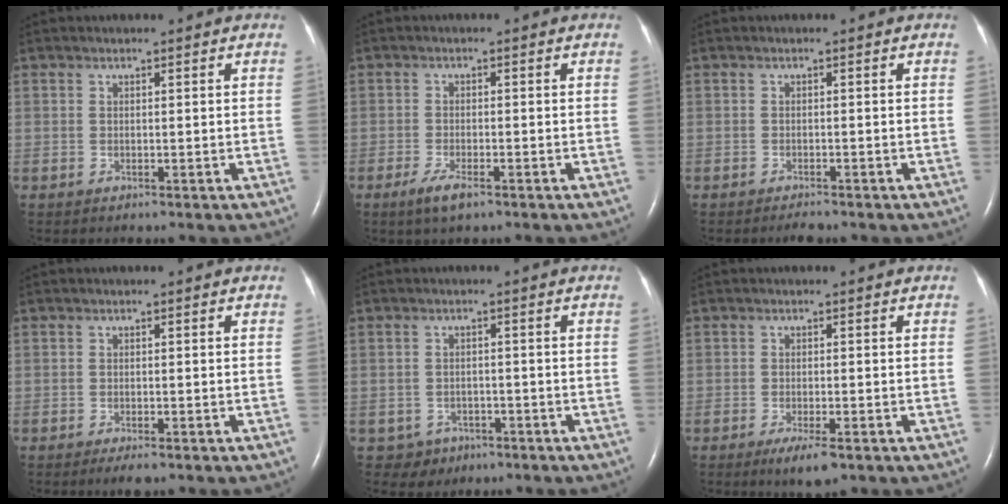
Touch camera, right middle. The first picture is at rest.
{"total": 3.4, "force": [-2.1, 0.8, 2.5], "torque": [-0.058, -0.006, -0.039]}
{"total": 1.3, "force": [-1.2, 0.2, 0.5], "torque": [-0.014, -0.004, -0.015]}
{"total": 2.1, "force": [-1.5, 0.4, 1.4], "torque": [-0.025, -0.005, -0.023]}
{"total": 3.2, "force": [-1.7, 2.7, 0.1], "torque": [0.000, 0.012, -0.019]}
{"total": 4.0, "force": [-2.4, 0.8, 3.1], "torque": [-0.057, -0.009, -0.037]}